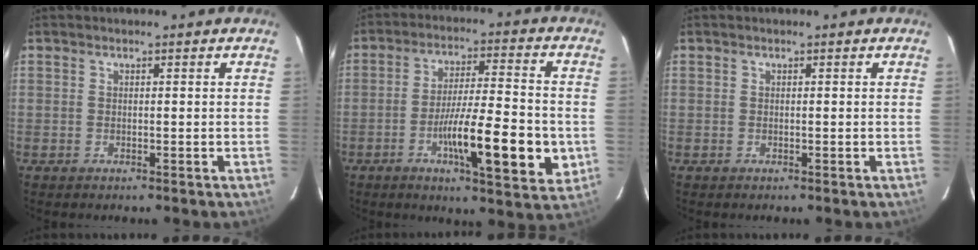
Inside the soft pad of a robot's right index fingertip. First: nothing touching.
{"total": 15.4, "force": [-4.3, 2.5, 14.5], "torque": [-0.227, -0.002, -0.067]}
{"total": 0.0}